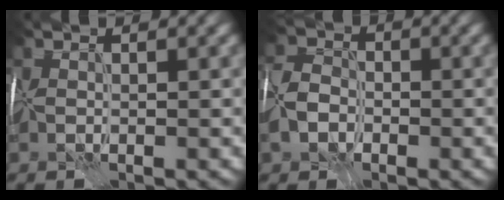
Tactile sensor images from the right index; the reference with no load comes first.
{"total": 4.6, "force": [-2.1, 3.3, 2.4], "torque": [-0.054, 0.000, -0.051]}